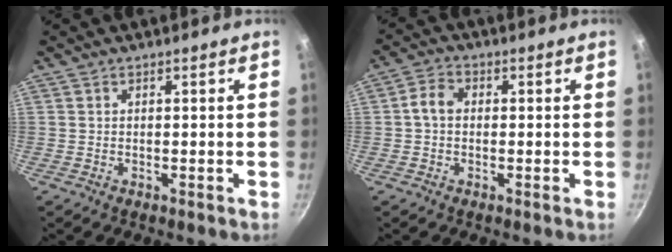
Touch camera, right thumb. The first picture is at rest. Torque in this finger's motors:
{"motor_torque": [0.76, 0.75, 0.65, 0.63, 0.05]}